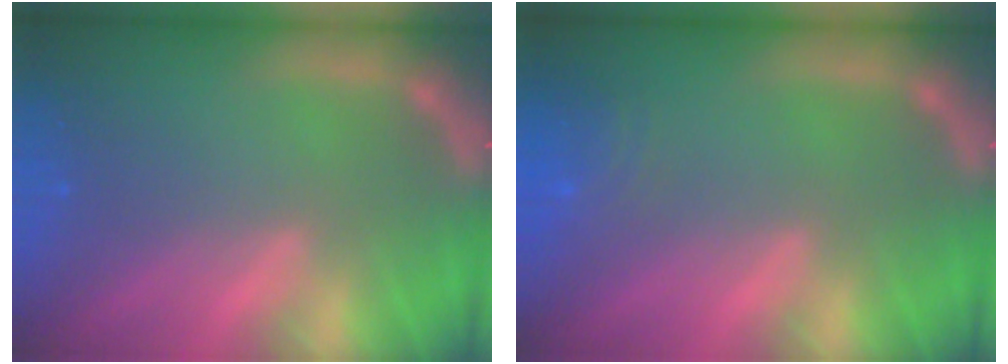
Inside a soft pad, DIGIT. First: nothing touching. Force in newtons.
{"total": 4.0}